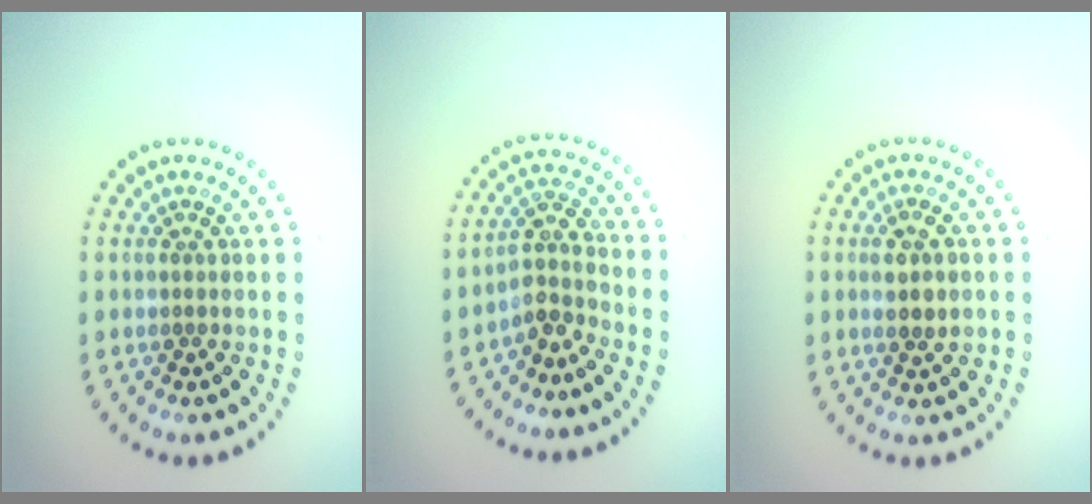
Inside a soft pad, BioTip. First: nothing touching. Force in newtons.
{"total": 2.6, "press": 1.8, "slide": 1.8}
{"total": 1.9, "press": 1.9, "slide": 0.5}